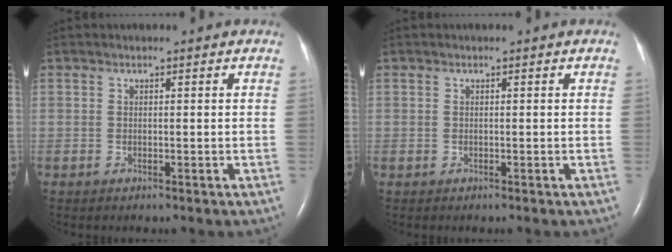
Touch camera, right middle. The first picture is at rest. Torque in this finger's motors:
{"motor_torque": [0.78, 0.11, 0.57, 0.02]}